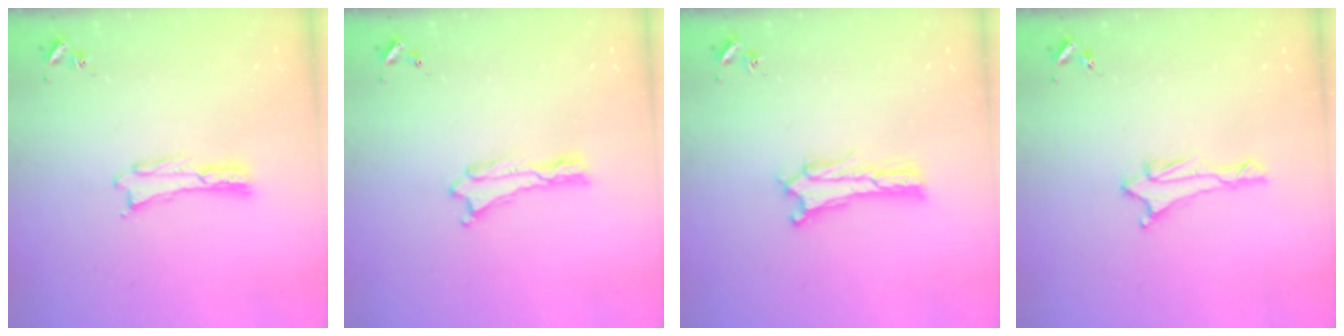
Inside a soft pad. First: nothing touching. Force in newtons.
{"total": 0.0}
{"total": 0.6, "press": 0.5, "slide": 0.2}
{"total": 1.7, "press": 1.6, "slide": 0.6}